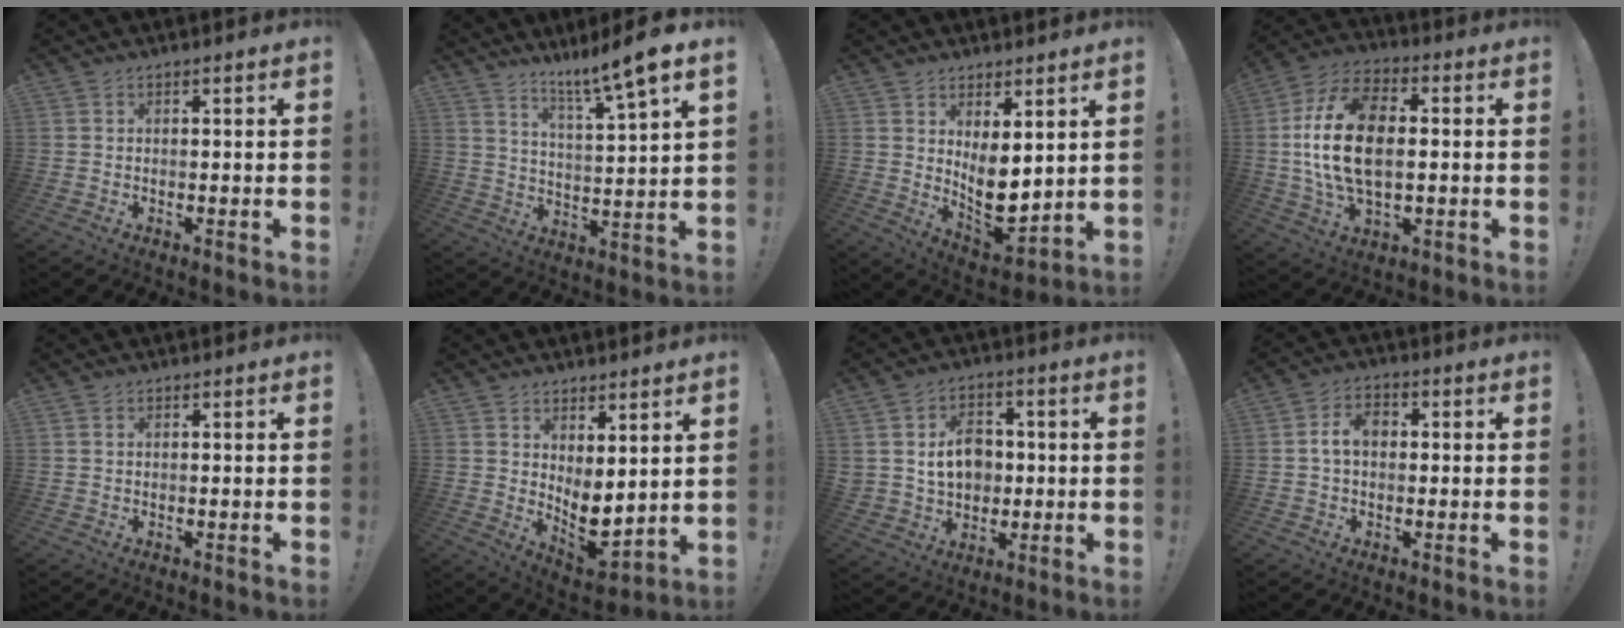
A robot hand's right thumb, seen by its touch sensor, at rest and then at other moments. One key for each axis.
{"total": 10.5, "fx": 7.8, "fy": -0.6, "fz": 7.0, "tx": -0.113, "ty": -0.060, "tz": 0.119}
{"total": 9.6, "fx": 2.3, "fy": 5.3, "fz": 7.6, "tx": -0.094, "ty": -0.047, "tz": 0.053}
{"total": 19.9, "fx": 0.4, "fy": 12.6, "fz": 15.4, "tx": -0.274, "ty": 0.001, "tz": 0.005}
{"total": 0.6, "fx": 0.3, "fy": 0.4, "fz": 0.3, "tx": -0.006, "ty": 0.002, "tz": 0.006}
{"total": 6.3, "fx": 1.9, "fy": 3.4, "fz": 5.1, "tx": -0.050, "ty": -0.045, "tz": 0.045}
{"total": 11.4, "fx": 1.4, "fy": 9.5, "fz": 6.1, "tx": -0.087, "ty": -0.003, "tz": 0.034}
{"total": 6.6, "fx": 0.6, "fy": 4.4, "fz": 4.8, "tx": -0.080, "ty": 0.012, "tz": 0.011}